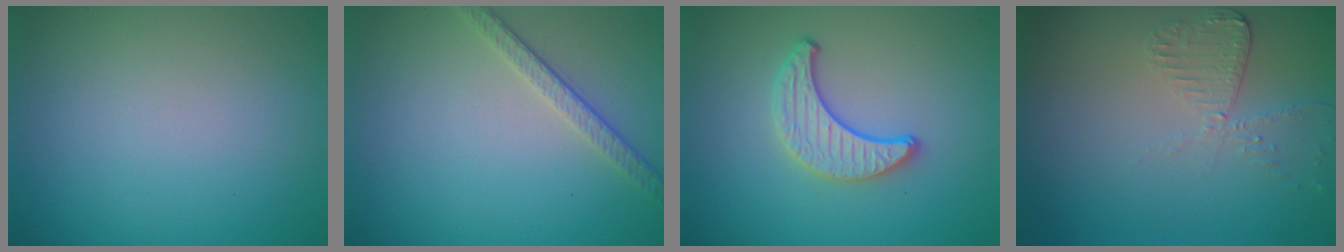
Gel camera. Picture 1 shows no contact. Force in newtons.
{"total": 2.5, "press": 2.1, "slide": 1.4}
{"total": 3.2, "press": 3.0, "slide": 1.1}
{"total": 2.0, "press": 1.9, "slide": 0.6}